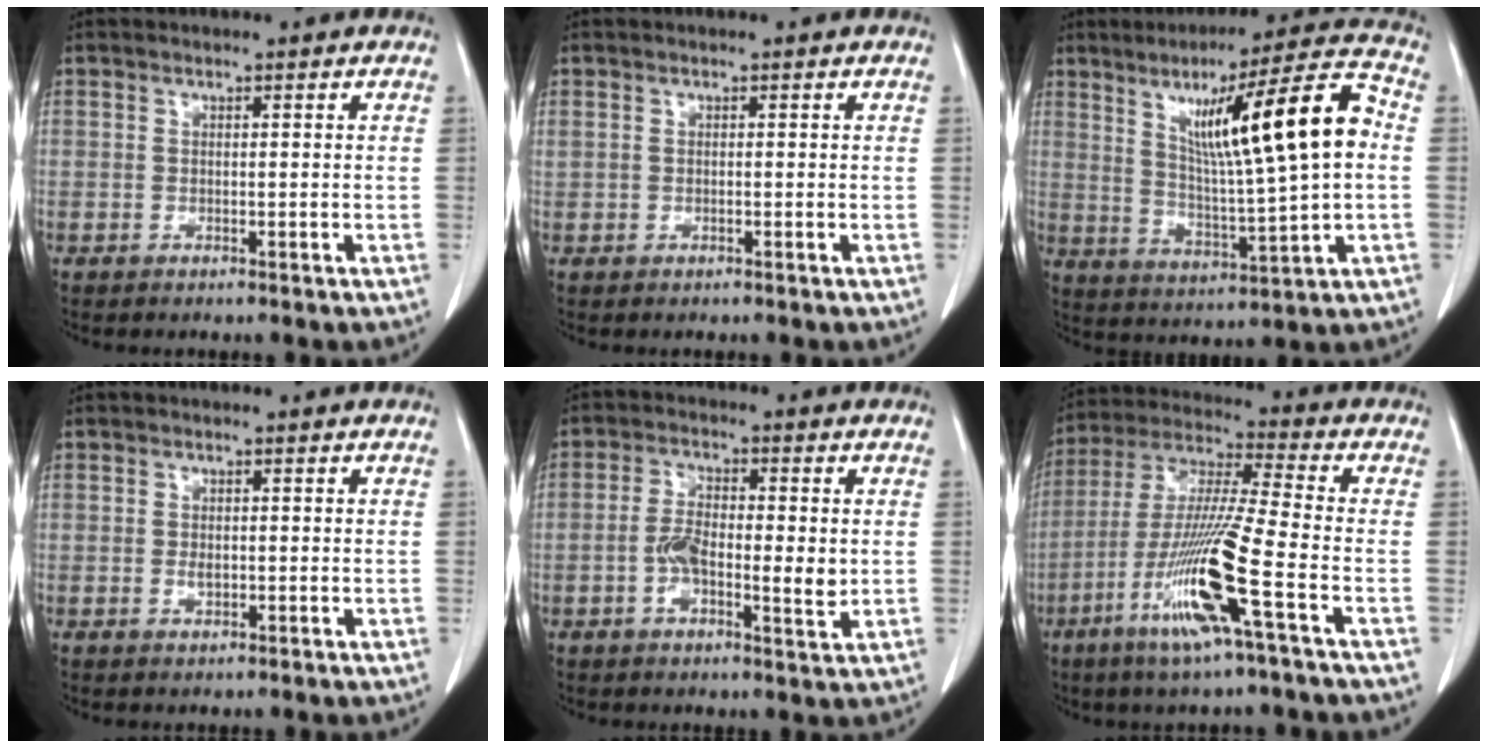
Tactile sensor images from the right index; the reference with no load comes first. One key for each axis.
{"total": 0.0}
{"total": 17.6, "fx": 3.5, "fy": 0.7, "fz": 17.2, "tx": -0.269, "ty": 0.016, "tz": 0.053}
{"total": 1.3, "fx": -0.2, "fy": 0.7, "fz": 1.0, "tx": -0.018, "ty": 0.000, "tz": -0.002}
{"total": 8.0, "fx": -0.9, "fy": 2.7, "fz": 7.5, "tx": -0.135, "ty": 0.002, "tz": -0.020}
{"total": 15.3, "fx": -6.2, "fy": -0.7, "fz": 14.0, "tx": -0.287, "ty": -0.022, "tz": -0.123}